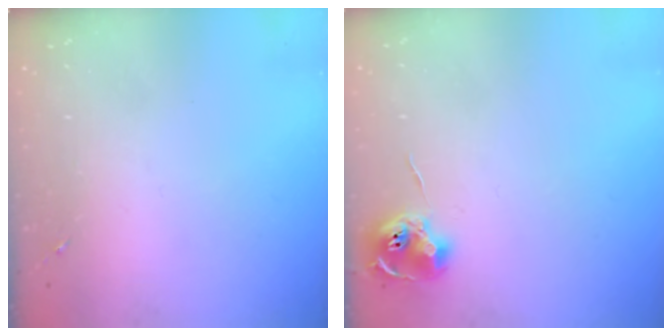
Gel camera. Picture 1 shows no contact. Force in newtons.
{"total": 8.7, "press": 8.7, "slide": 0.4}